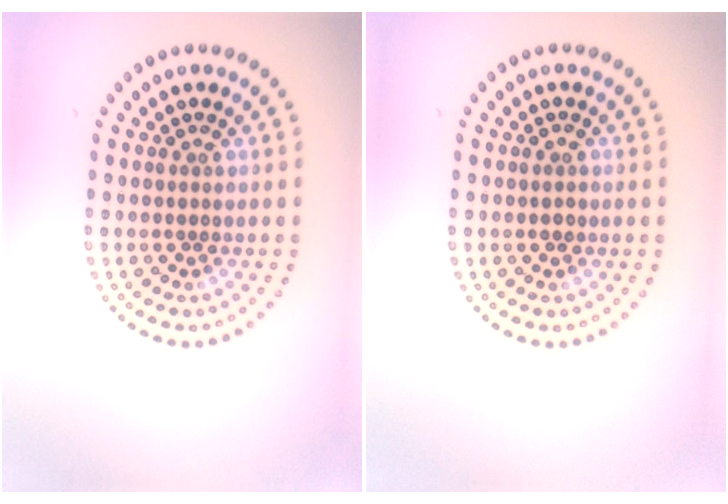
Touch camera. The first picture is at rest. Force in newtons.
{"total": 1.1, "press": 1.1, "slide": 0.0}